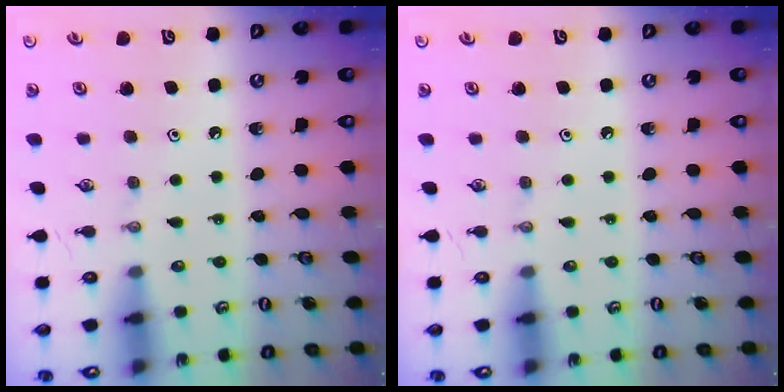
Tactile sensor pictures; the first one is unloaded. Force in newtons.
{"total": 0.0}